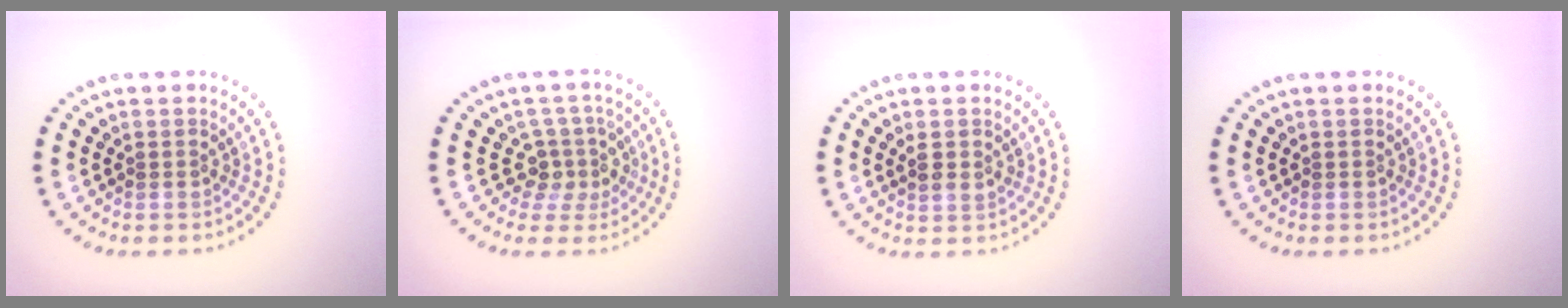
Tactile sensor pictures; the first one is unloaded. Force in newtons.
{"total": 2.8, "press": 2.2, "slide": 1.8}
{"total": 1.2, "press": 1.1, "slide": 0.4}
{"total": 0.0}